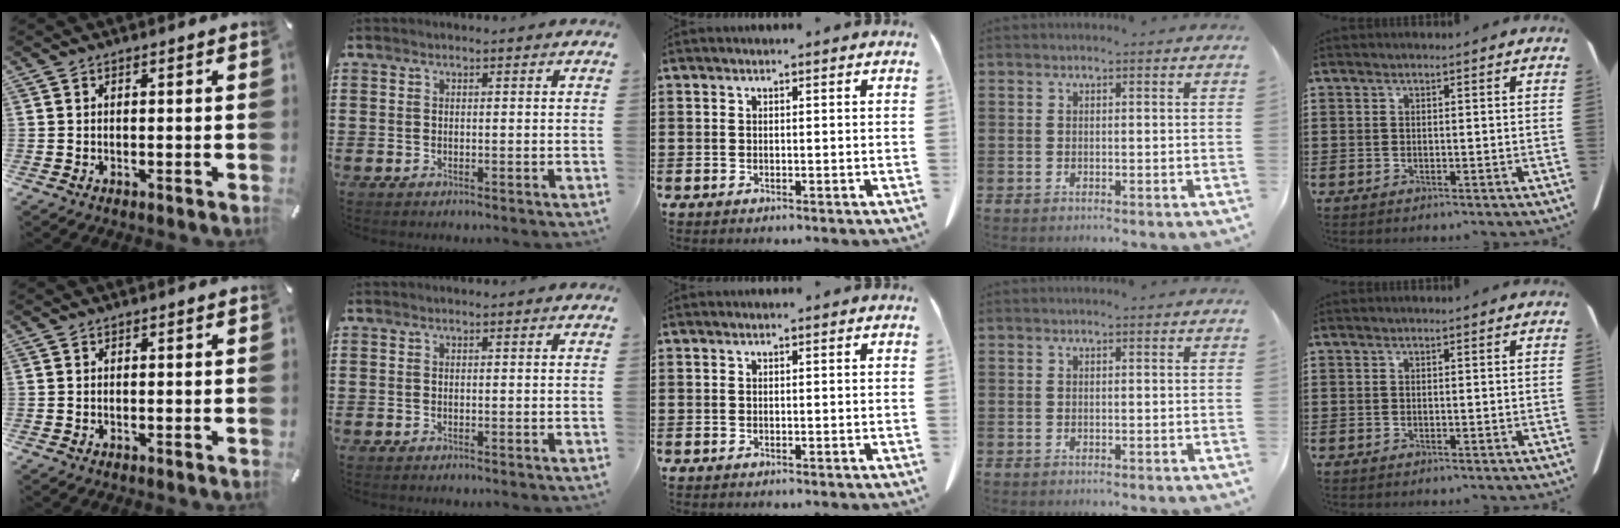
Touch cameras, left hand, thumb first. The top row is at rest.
{}